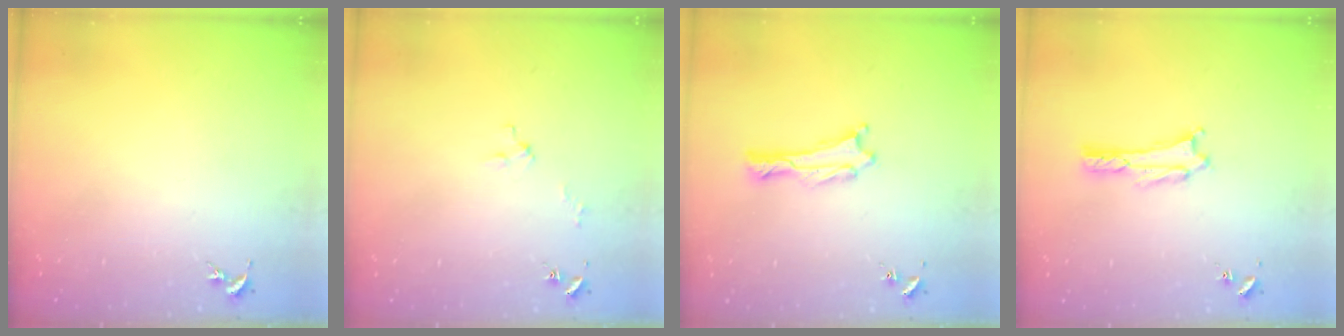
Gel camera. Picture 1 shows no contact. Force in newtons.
{"total": 2.0, "press": 2.0, "slide": 0.1}
{"total": 0.6, "press": 0.5, "slide": 0.1}
{"total": 1.8, "press": 1.8, "slide": 0.2}